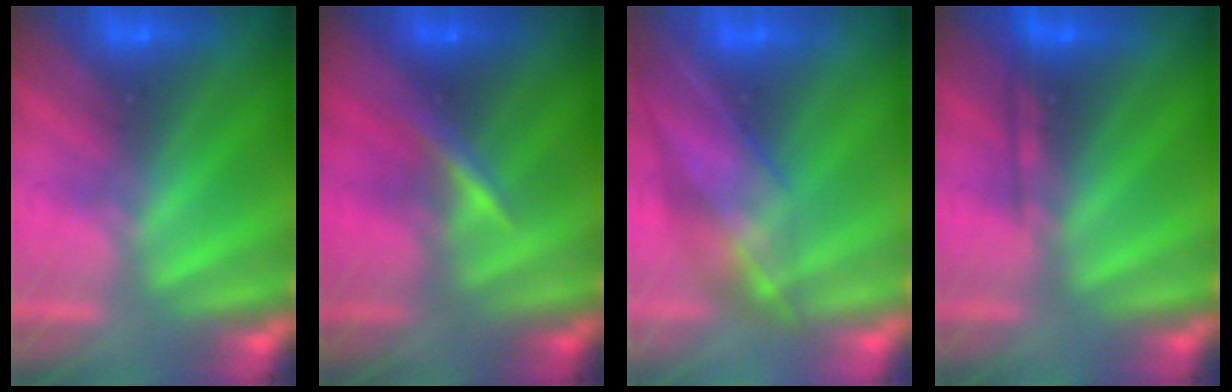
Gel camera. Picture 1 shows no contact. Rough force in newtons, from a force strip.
{"total": 2.9}
{"total": 4.3}
{"total": 2.2}